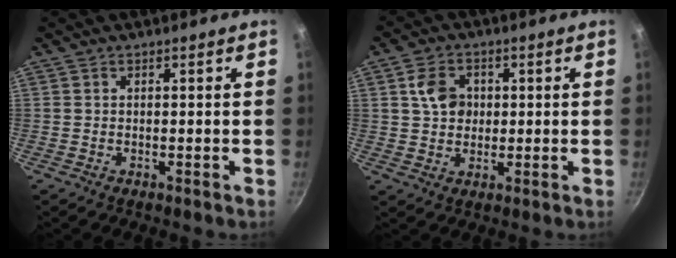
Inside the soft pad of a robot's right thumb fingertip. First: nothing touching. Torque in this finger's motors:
{"motor_torque": [0.00, 0.06, 0.47, 0.71, 0.03]}